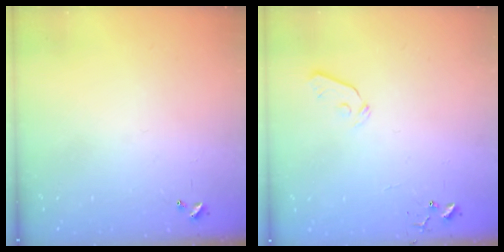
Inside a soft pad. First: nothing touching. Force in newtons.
{"total": 4.4, "press": 4.3, "slide": 0.6}